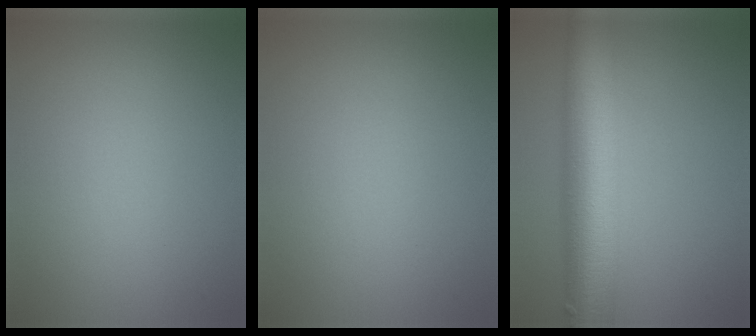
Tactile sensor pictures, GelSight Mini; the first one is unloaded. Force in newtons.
{"total": 0.0}
{"total": 10.6, "press": 10.6, "slide": 0.5}